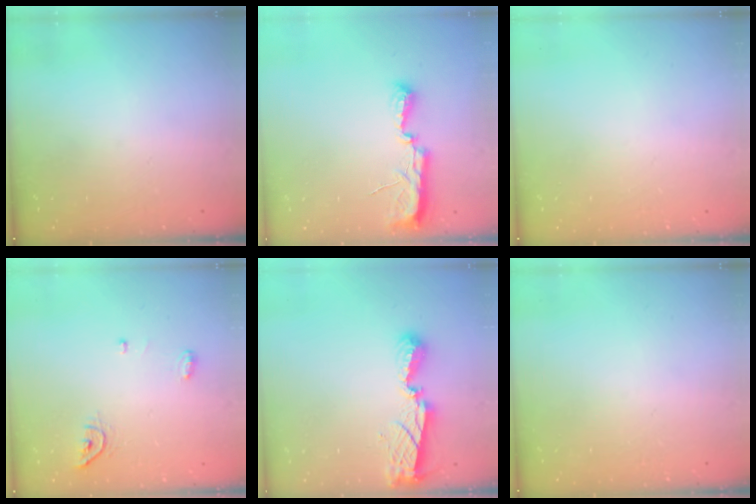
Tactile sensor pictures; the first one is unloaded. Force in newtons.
{"total": 8.1, "press": 8.0, "slide": 0.8}
{"total": 0.0}
{"total": 5.2, "press": 5.2, "slide": 0.1}
{"total": 7.9, "press": 7.9, "slide": 0.3}
{"total": 0.0}